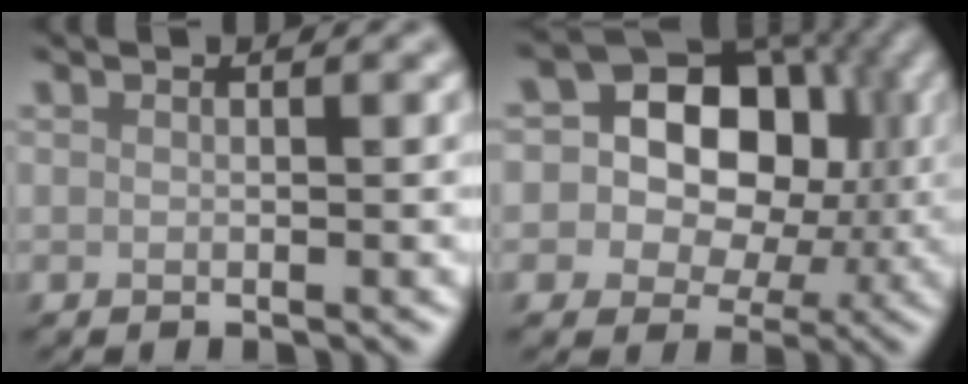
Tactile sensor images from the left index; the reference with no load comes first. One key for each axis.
{"total": 12.9, "fx": 1.9, "fy": 10.2, "fz": 7.6, "tx": -0.103, "ty": 0.029, "tz": -0.001}